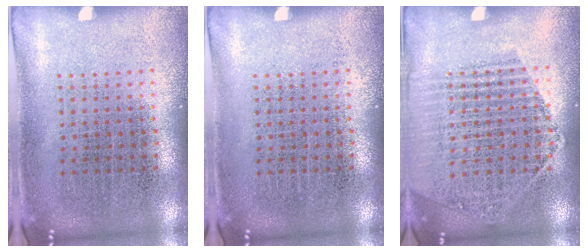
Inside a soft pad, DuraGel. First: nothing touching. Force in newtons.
{"total": 0.0}
{"total": 1.6, "press": 1.5, "slide": 0.4}